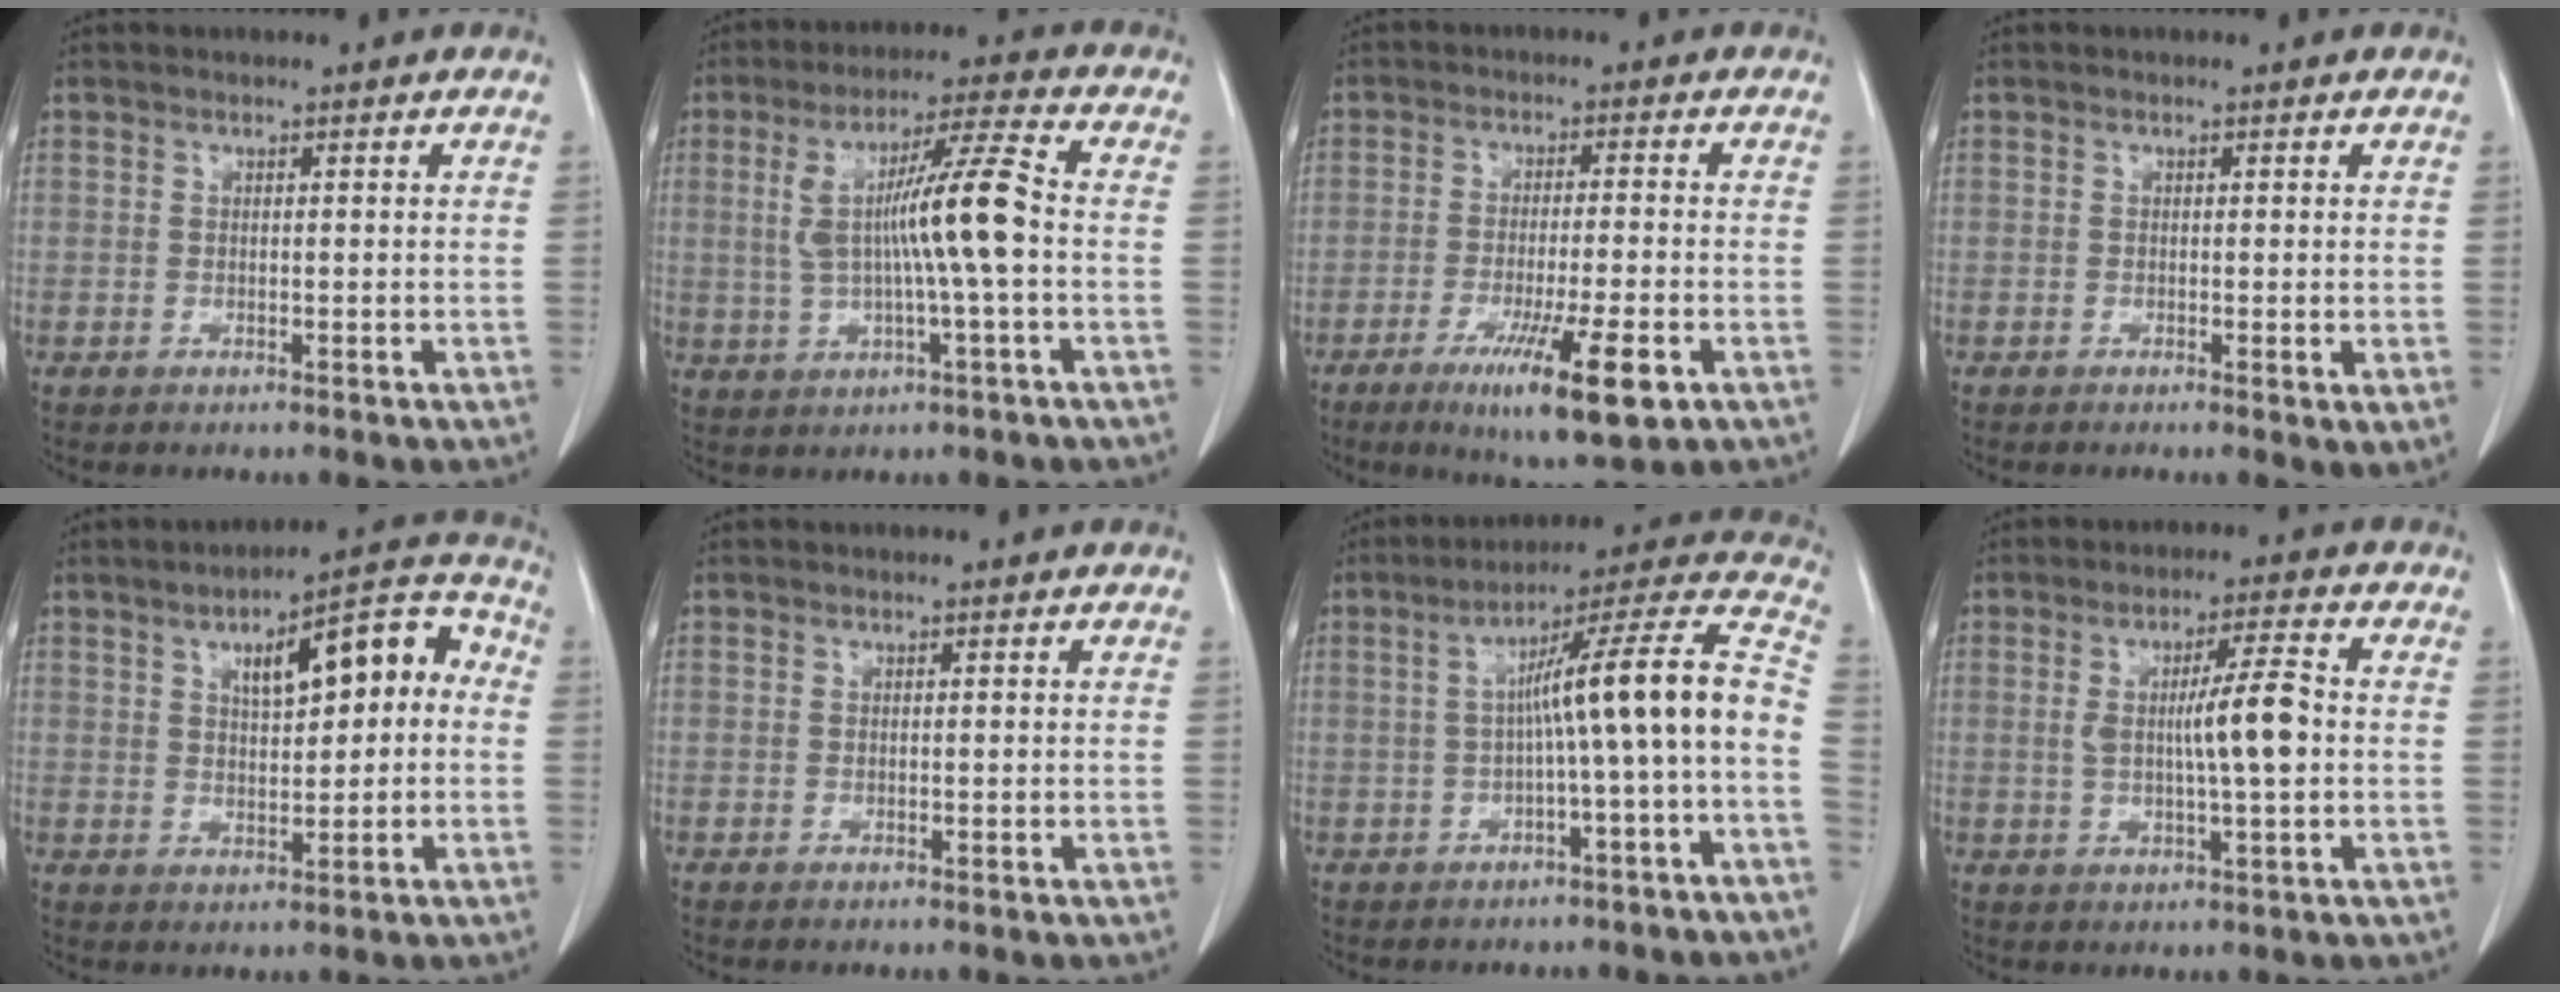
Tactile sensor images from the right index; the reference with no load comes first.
{"total": 11.0, "force": [0.1, -0.1, 11.0], "torque": [-0.207, 0.015, 0.003]}
{"total": 11.2, "force": [-5.4, 0.8, 9.7], "torque": [-0.160, -0.028, -0.081]}
{"total": 1.8, "force": [-0.3, 0.4, 1.7], "torque": [-0.024, -0.006, -0.005]}
{"total": 11.4, "force": [2.1, 4.0, 10.5], "torque": [-0.137, 0.041, 0.029]}
{"total": 0.0}
{"total": 13.8, "force": [-1.8, -0.5, 13.6], "torque": [-0.190, 0.043, -0.030]}
{"total": 7.4, "force": [0.1, 0.4, 7.4], "torque": [-0.126, 0.004, 0.002]}